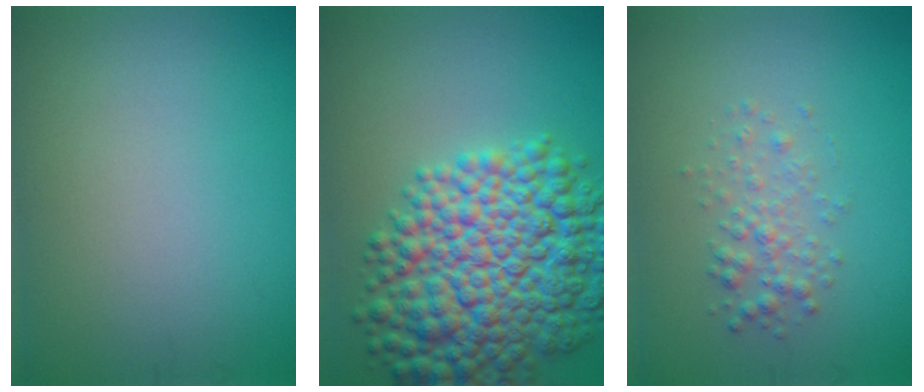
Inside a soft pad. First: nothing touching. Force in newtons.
{"total": 12.1, "press": 12.1, "slide": 0.2}
{"total": 2.1, "press": 2.1, "slide": 0.0}